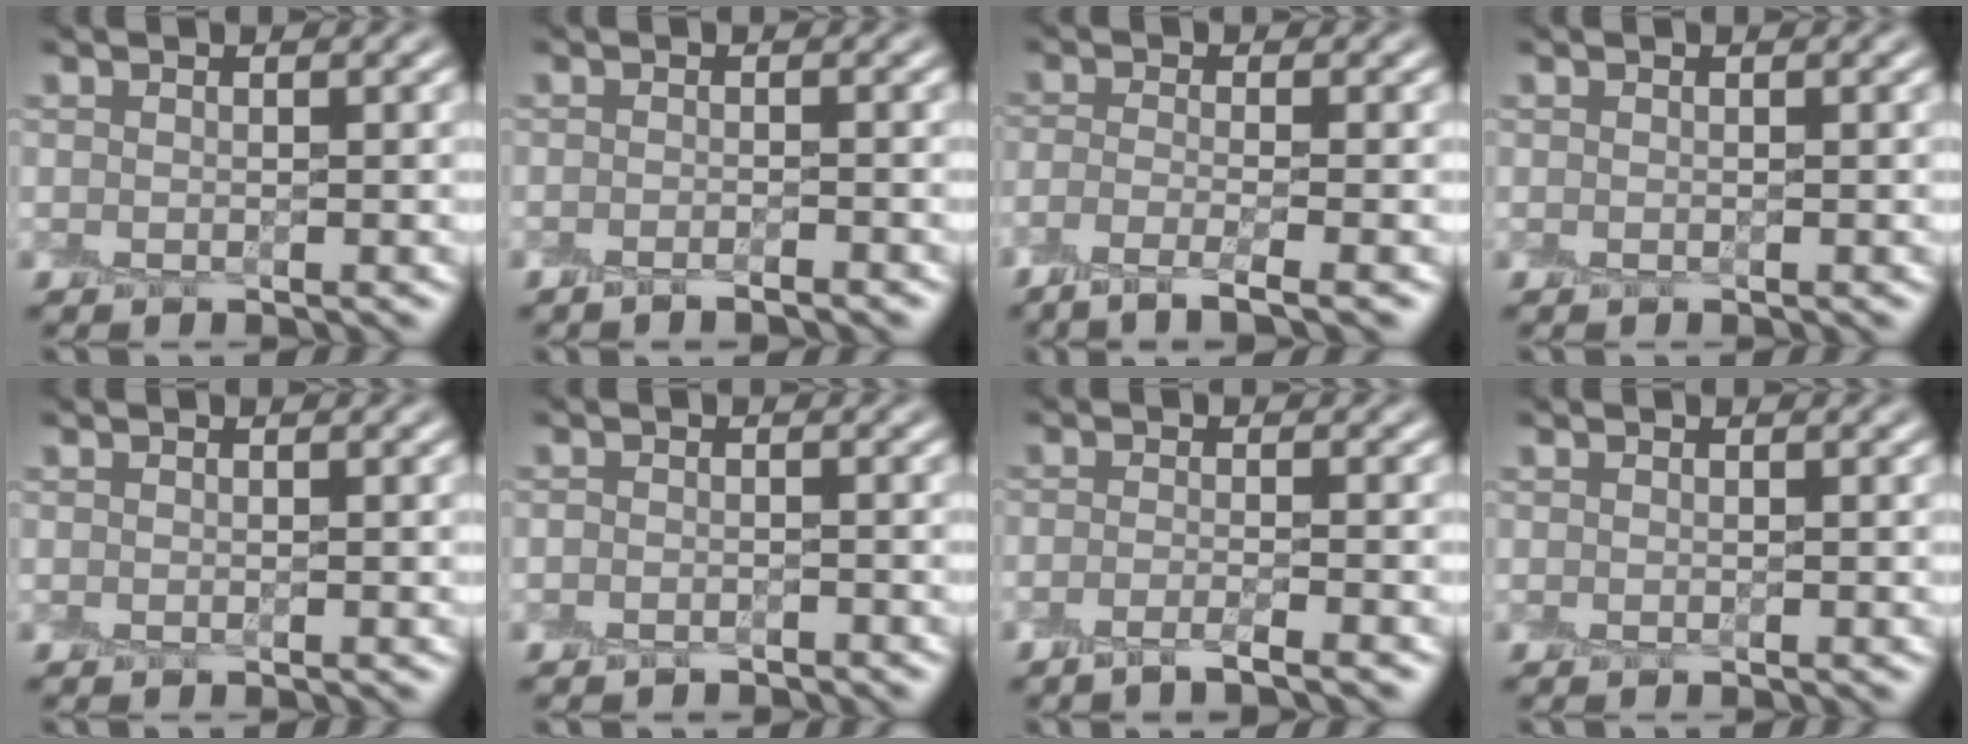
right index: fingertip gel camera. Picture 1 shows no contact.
{"total": 1.4, "force": [-1.3, -0.3, 0.3], "torque": [-0.004, -0.007, -0.019]}
{"total": 3.2, "force": [-2.3, 0.4, 2.2], "torque": [-0.035, -0.002, -0.052]}
{"total": 0.0}
{"total": 0.0}
{"total": 1.3, "force": [-1.2, 0.5, -0.2], "torque": [0.009, -0.002, -0.026]}
{"total": 1.7, "force": [-1.4, -0.1, 0.9], "torque": [-0.016, -0.006, -0.030]}
{"total": 0.0}